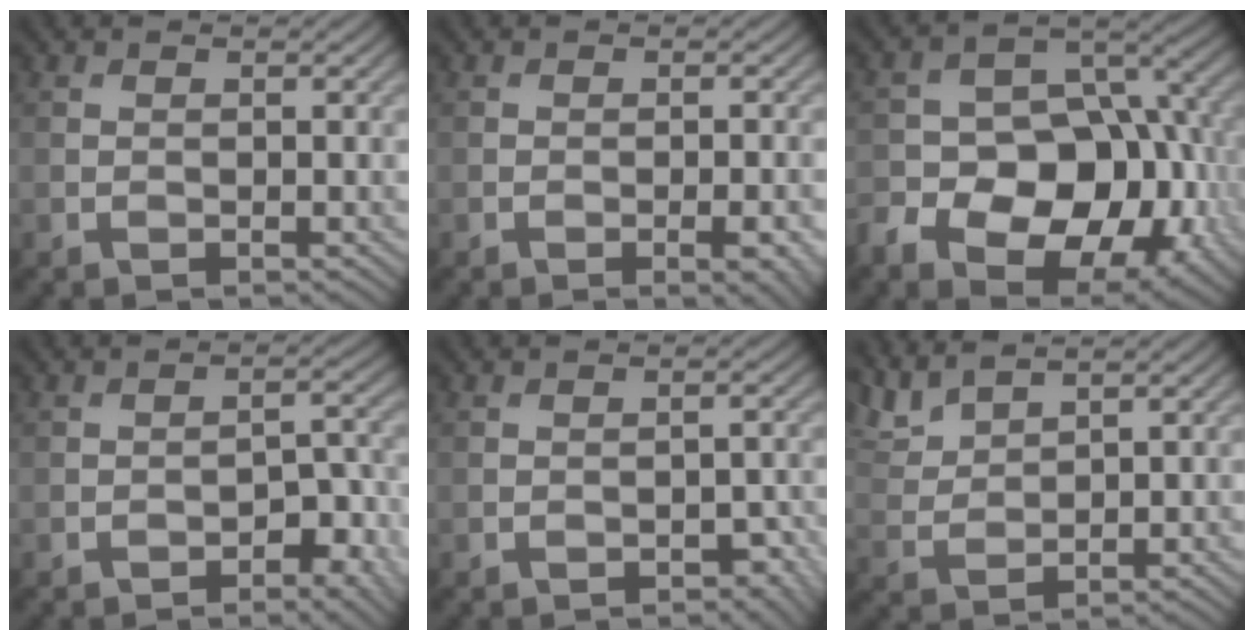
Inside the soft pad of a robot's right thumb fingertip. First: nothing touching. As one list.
[{"total": 3.2, "force": [-1.5, 0.8, 2.8], "torque": [-0.038, 0.001, -0.014]}, {"total": 14.5, "force": [-4.7, 9.7, 9.7], "torque": [-0.156, -0.016, -0.086]}, {"total": 5.0, "force": [-2.5, 2.3, 3.6], "torque": [-0.043, 0.007, -0.033]}, {"total": 2.2, "force": [-1.4, 1.1, 1.3], "torque": [-0.018, 0.002, -0.016]}, {"total": 4.2, "force": [3.6, 0.9, 1.9], "torque": [-0.060, 0.010, 0.083]}]